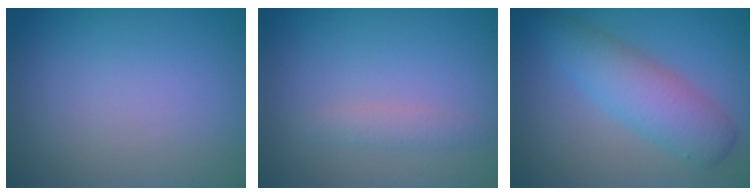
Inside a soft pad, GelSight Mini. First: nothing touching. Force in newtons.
{"total": 1.4, "press": 1.4, "slide": 0.1}
{"total": 4.7, "press": 4.7, "slide": 0.2}